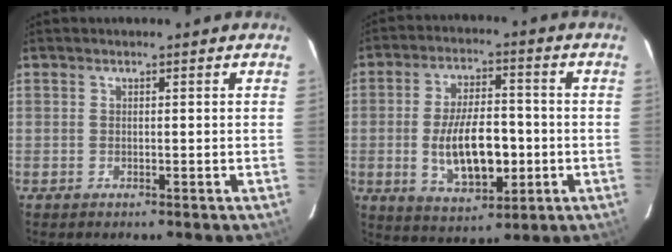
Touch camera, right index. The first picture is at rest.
{"total": 13.4, "force": [-2.4, 6.2, 11.6], "torque": [-0.218, -0.002, -0.027]}